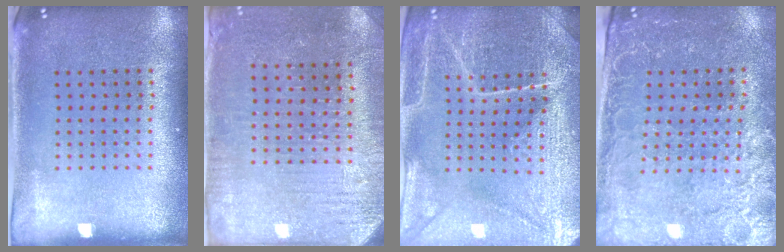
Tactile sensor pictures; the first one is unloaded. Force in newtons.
{"total": 3.0, "press": 2.8, "slide": 0.8}
{"total": 4.3, "press": 4.2, "slide": 1.0}
{"total": 2.9, "press": 2.8, "slide": 0.8}